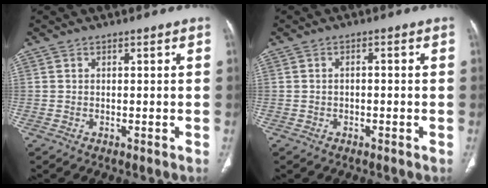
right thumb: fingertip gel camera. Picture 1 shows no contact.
{"total": 1.1, "force": [-0.3, 0.6, 0.9], "torque": [-0.016, 0.007, -0.005]}